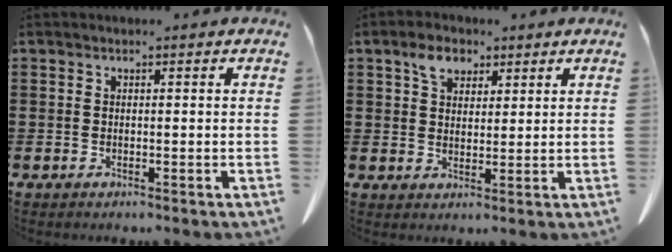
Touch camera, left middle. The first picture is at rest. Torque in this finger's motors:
{"motor_torque": [0.83, 0.40, 0.16, 0.01]}